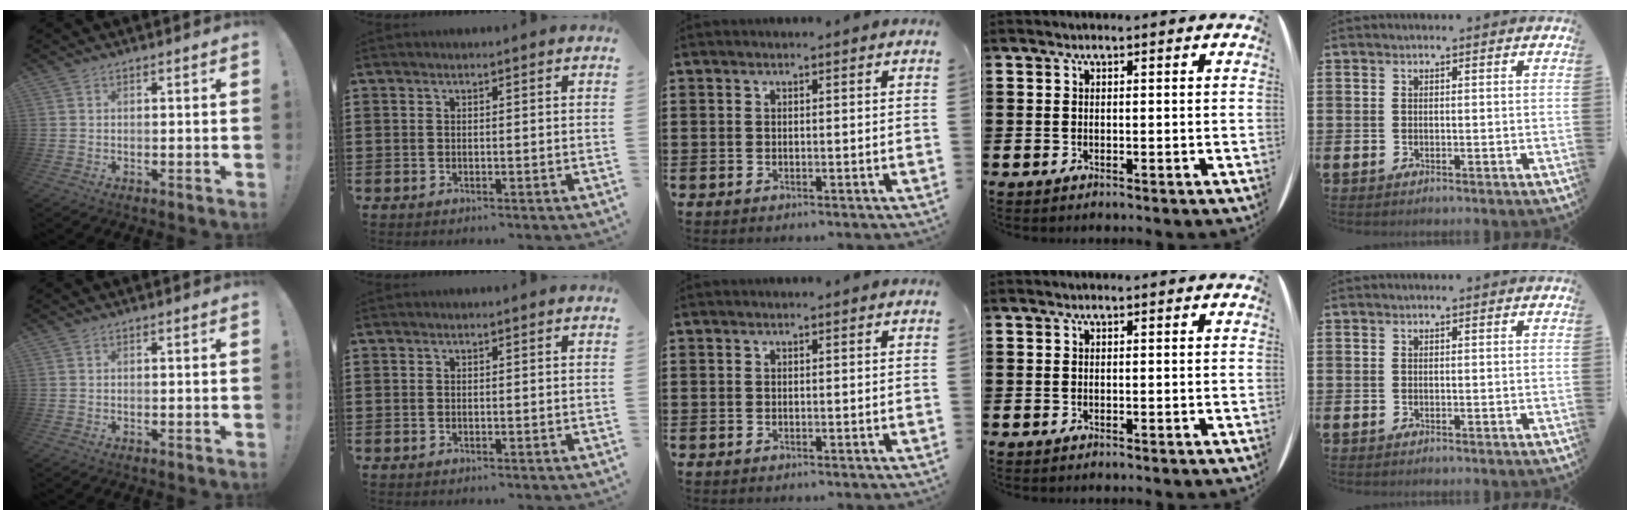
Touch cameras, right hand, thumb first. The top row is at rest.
{}